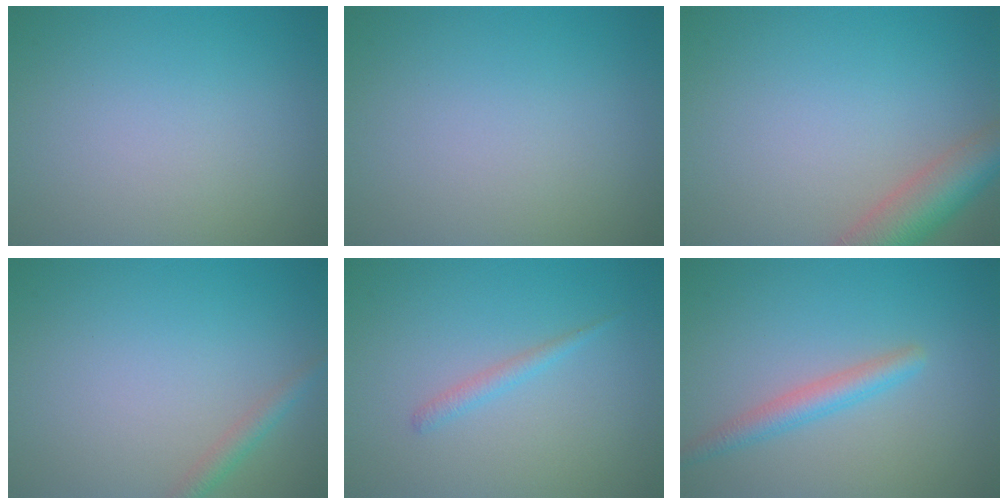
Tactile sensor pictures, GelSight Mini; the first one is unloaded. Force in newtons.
{"total": 0.0}
{"total": 5.4, "press": 5.4, "slide": 0.5}
{"total": 1.5, "press": 1.5, "slide": 0.0}
{"total": 1.2, "press": 1.2, "slide": 0.0}
{"total": 2.5, "press": 2.5, "slide": 0.1}